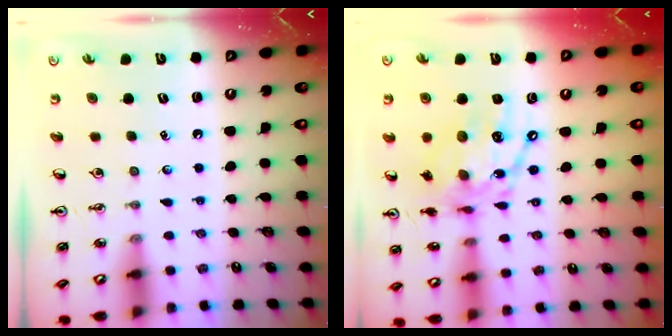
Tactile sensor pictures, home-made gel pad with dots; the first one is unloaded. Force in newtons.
{"total": 14.2, "press": 14.2, "slide": 1.1}